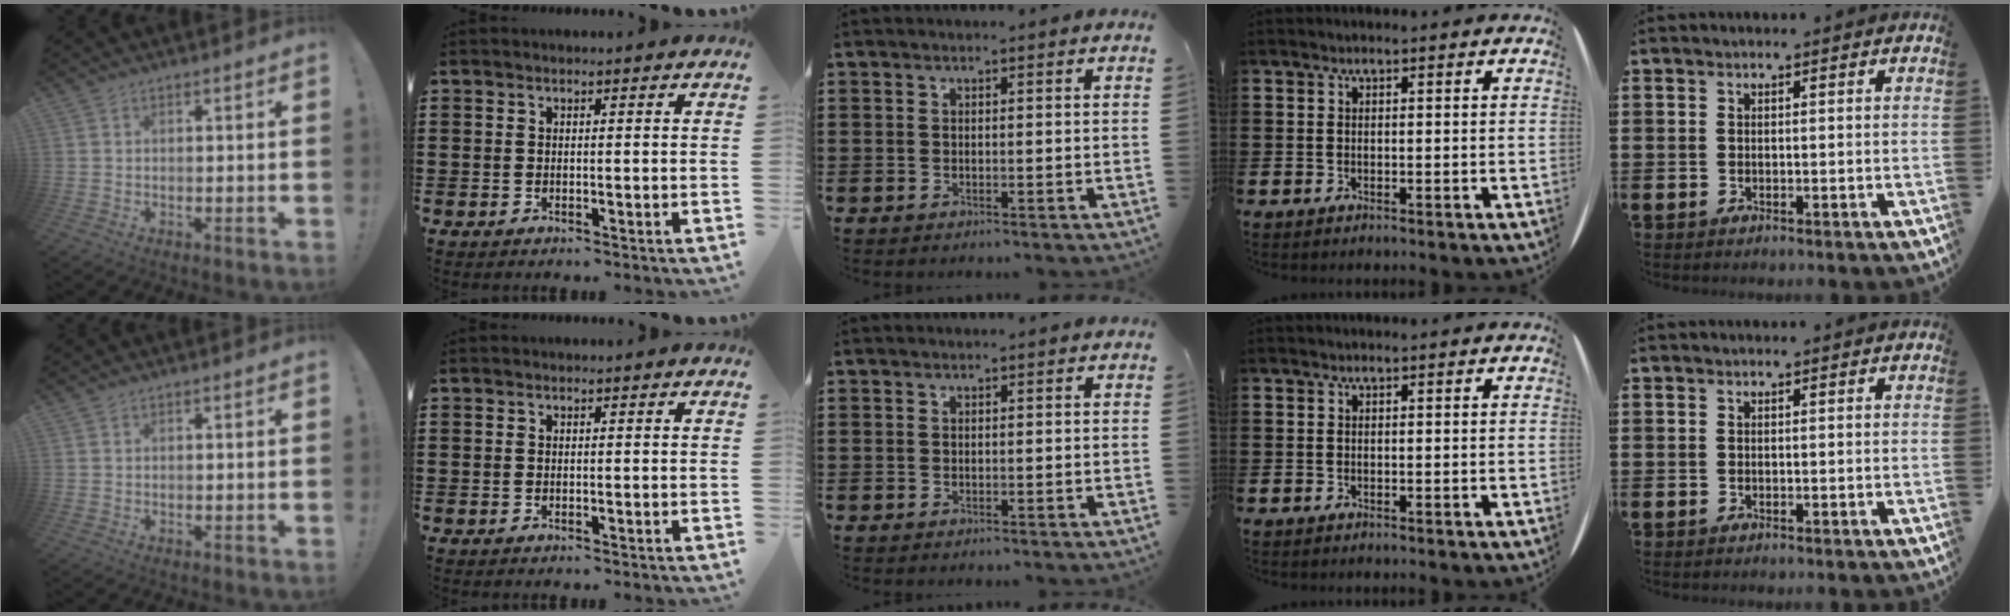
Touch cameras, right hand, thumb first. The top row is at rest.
{}